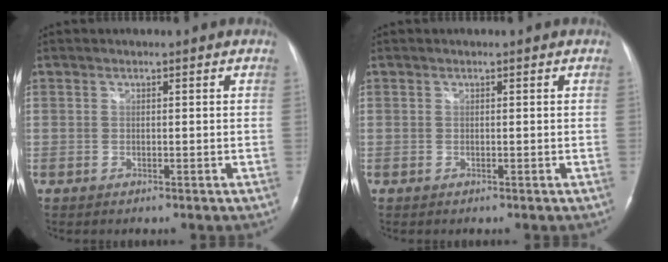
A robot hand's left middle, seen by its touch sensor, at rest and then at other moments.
{"total": 0.0}